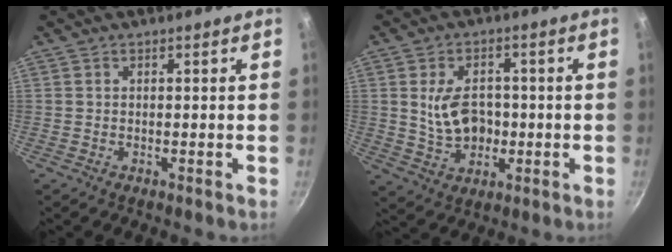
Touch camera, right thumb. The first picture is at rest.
{"total": 9.3, "force": [0.1, 6.6, 6.6], "torque": [-0.091, 0.002, 0.011]}